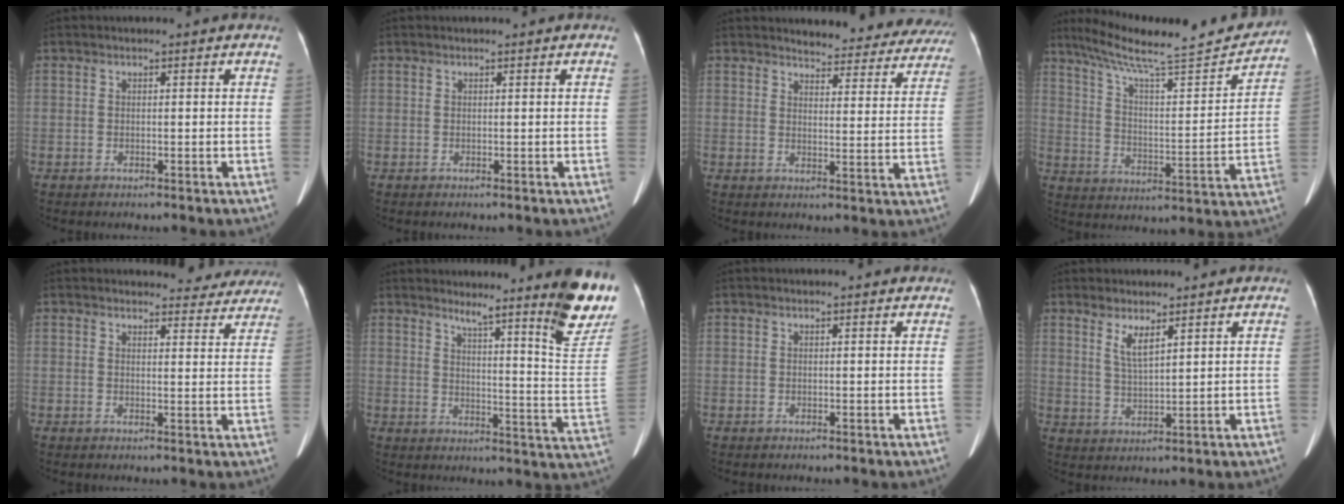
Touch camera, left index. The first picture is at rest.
{"total": 0.0}
{"total": 16.2, "force": [15.4, 3.9, 3.3], "torque": [-0.006, -0.045, 0.157]}
{"total": 20.0, "force": [18.2, 1.1, 8.1], "torque": [-0.135, -0.018, 0.269]}
{"total": 9.2, "force": [8.8, 2.7, 0.8], "torque": [0.024, -0.017, 0.077]}
{"total": 15.8, "force": [12.7, -0.5, 9.4], "torque": [-0.112, -0.064, 0.152]}
{"total": 1.0, "force": [1.0, 0.2, 0.1], "torque": [-0.014, 0.003, 0.008]}
{"total": 3.6, "force": [2.4, 0.6, 2.6], "torque": [-0.054, -0.007, 0.053]}